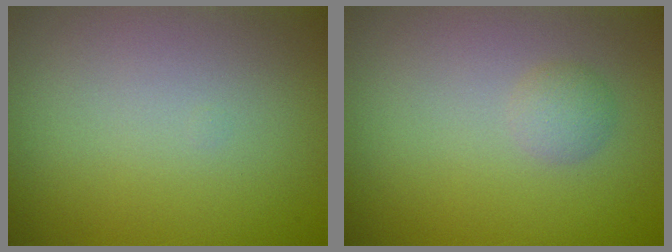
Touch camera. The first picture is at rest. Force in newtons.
{"total": 1.3, "press": 1.3, "slide": 0.1}